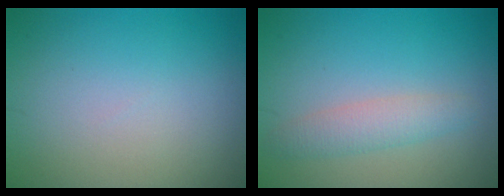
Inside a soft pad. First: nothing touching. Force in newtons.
{"total": 2.5, "press": 2.5, "slide": 0.1}